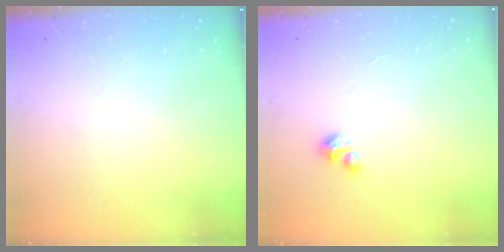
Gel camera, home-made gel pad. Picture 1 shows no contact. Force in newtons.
{"total": 3.5, "press": 3.4, "slide": 0.3}